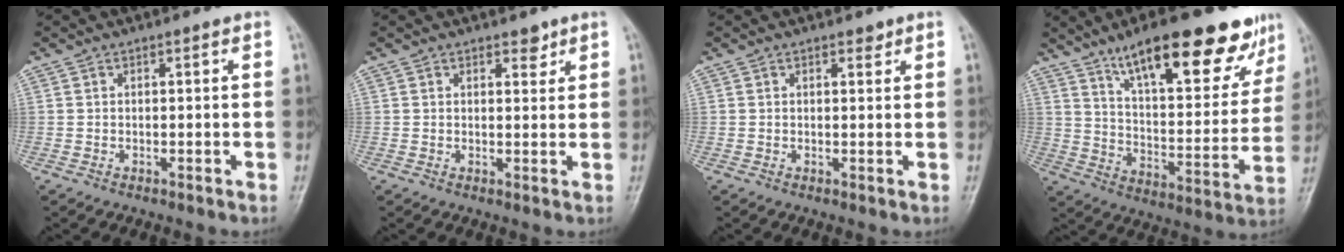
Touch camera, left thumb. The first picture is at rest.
{"total": 2.2, "force": [1.6, 1.1, 1.1], "torque": [-0.001, -0.010, 0.022]}
{"total": 1.2, "force": [0.9, 0.6, 0.6], "torque": [-0.003, -0.006, 0.011]}
{"total": 23.4, "force": [15.1, 7.5, 16.2], "torque": [-0.196, -0.049, 0.237]}